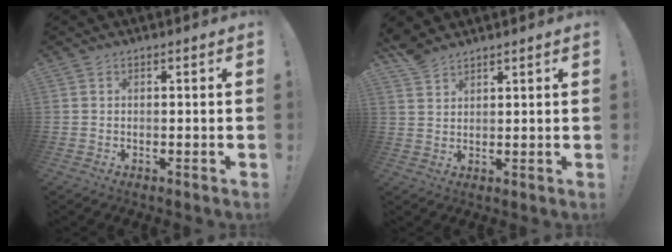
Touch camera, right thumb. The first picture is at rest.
{"total": 4.4, "force": [3.9, 1.5, 1.4], "torque": [-0.026, -0.022, 0.075]}